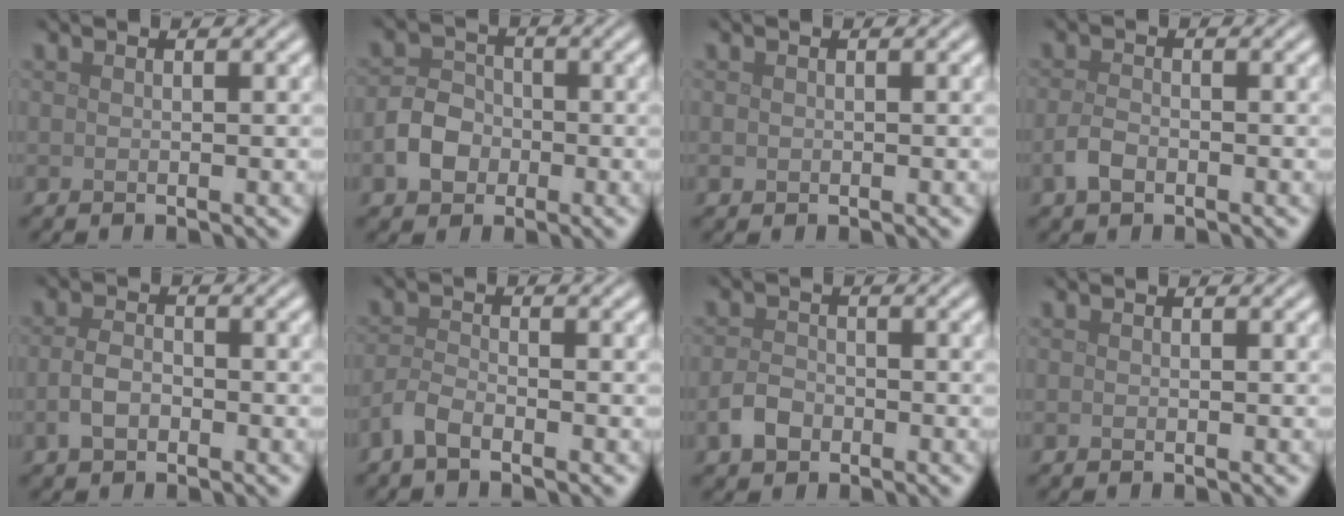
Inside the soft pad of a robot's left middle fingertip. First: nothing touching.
{"total": 3.6, "force": [-1.3, 2.8, 1.8], "torque": [-0.034, 0.003, -0.028]}
{"total": 0.5, "force": [0.0, 0.5, 0.1], "torque": [0.000, -0.004, -0.002]}
{"total": 1.8, "force": [-0.9, 1.0, 1.2], "torque": [-0.027, 0.001, -0.022]}
{"total": 2.3, "force": [-0.8, 1.5, 1.6], "torque": [-0.036, 0.001, -0.020]}
{"total": 2.2, "force": [-1.6, 0.7, 1.3], "torque": [-0.029, 0.002, -0.040]}
{"total": 2.3, "force": [-1.2, 1.6, 1.2], "torque": [-0.021, 0.003, -0.029]}
{"total": 0.0}